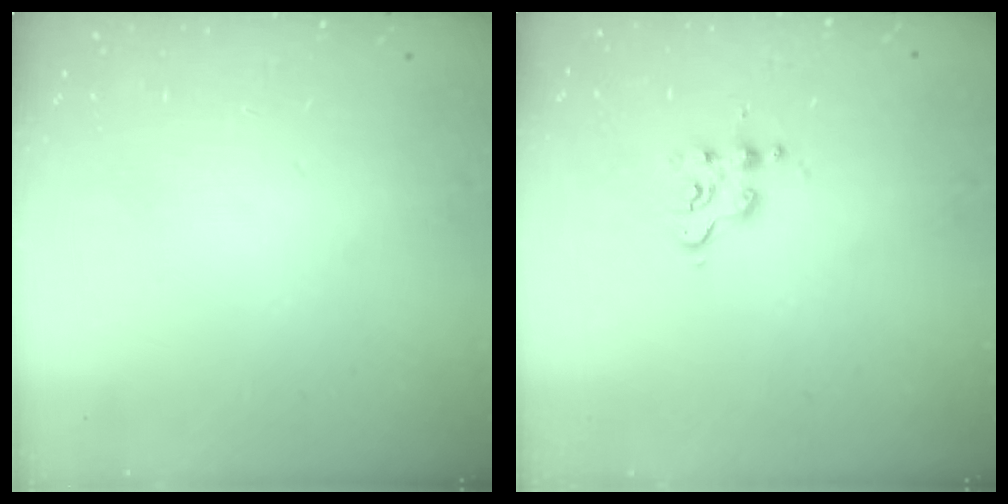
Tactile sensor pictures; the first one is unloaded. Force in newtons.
{"total": 3.5, "press": 3.5, "slide": 0.5}